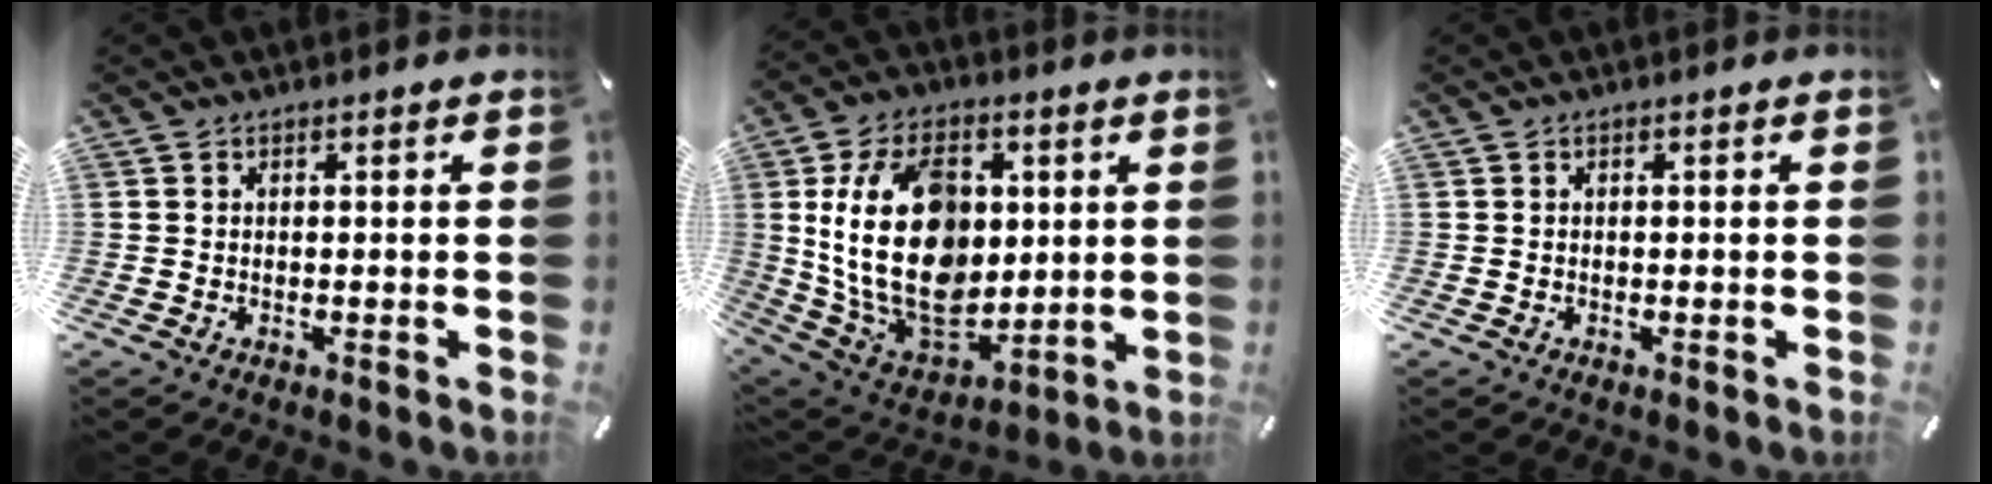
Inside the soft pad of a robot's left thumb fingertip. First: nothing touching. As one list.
[{"total": 23.4, "force": [2.3, 16.0, 16.9], "torque": [-0.333, -0.014, 0.043]}, {"total": 0.0}]